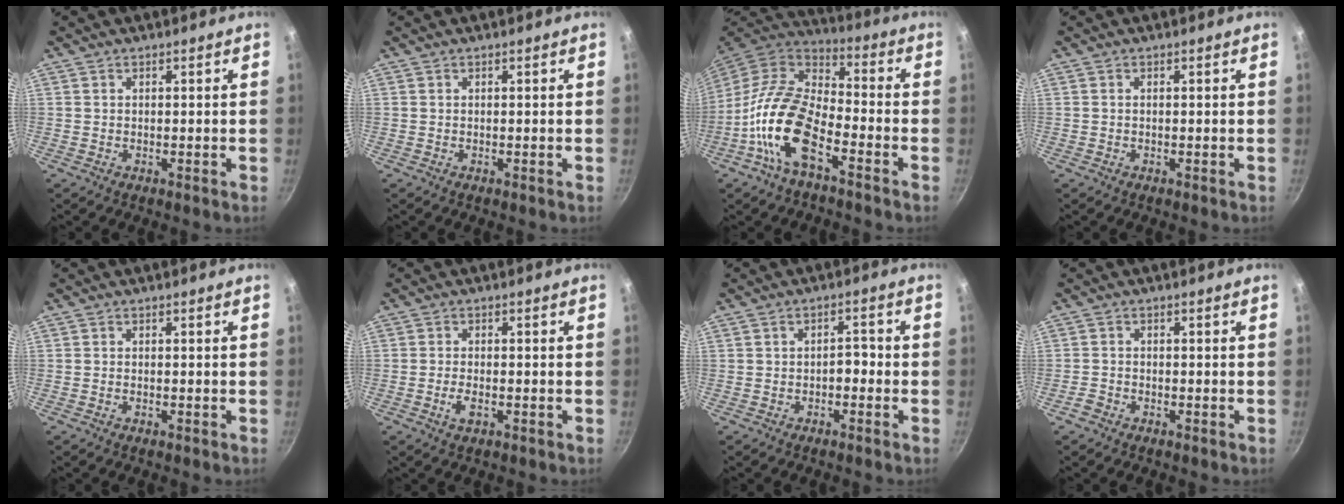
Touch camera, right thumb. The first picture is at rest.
{"total": 0.0}
{"total": 15.9, "force": [-6.7, 7.6, 12.3], "torque": [-0.229, 0.047, -0.144]}
{"total": 0.0}
{"total": 0.5, "force": [-0.3, 0.2, 0.4], "torque": [-0.009, 0.004, -0.007]}
{"total": 2.9, "force": [-1.1, 1.4, 2.3], "torque": [-0.049, 0.004, -0.022]}
{"total": 2.7, "force": [-1.1, 1.6, 1.9], "torque": [-0.010, 0.019, -0.017]}
{"total": 1.9, "force": [-1.4, 1.1, 0.7], "torque": [-0.022, 0.015, -0.030]}